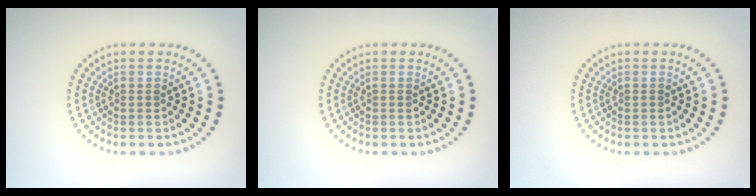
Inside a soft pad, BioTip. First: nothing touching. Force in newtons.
{"total": 0.0}
{"total": 0.0}